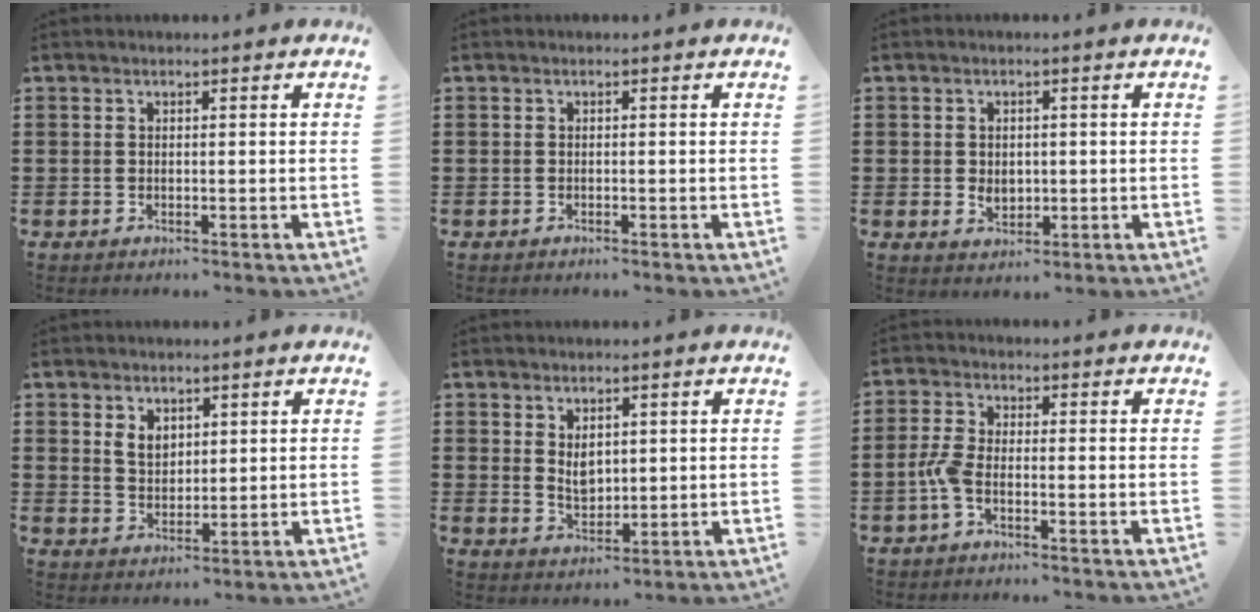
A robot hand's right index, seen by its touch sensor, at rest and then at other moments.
{"total": 0.0}
{"total": 2.5, "force": [-0.3, 1.8, 1.7], "torque": [-0.035, 0.005, -0.007]}
{"total": 3.2, "force": [1.7, 2.2, 1.7], "torque": [-0.040, 0.009, 0.031]}
{"total": 3.0, "force": [1.1, 2.2, 1.8], "torque": [-0.032, 0.006, 0.019]}
{"total": 3.4, "force": [-1.4, 1.3, 2.9], "torque": [-0.079, -0.005, -0.033]}